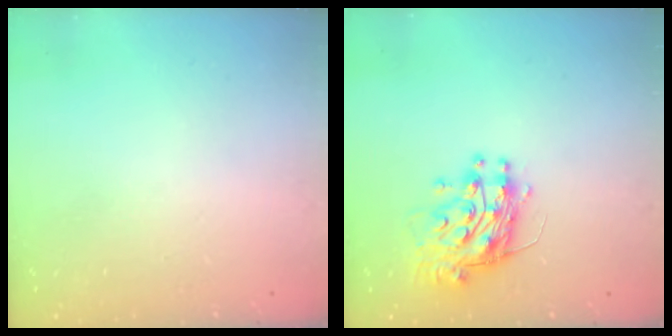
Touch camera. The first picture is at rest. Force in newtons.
{"total": 12.9, "press": 12.9, "slide": 1.1}